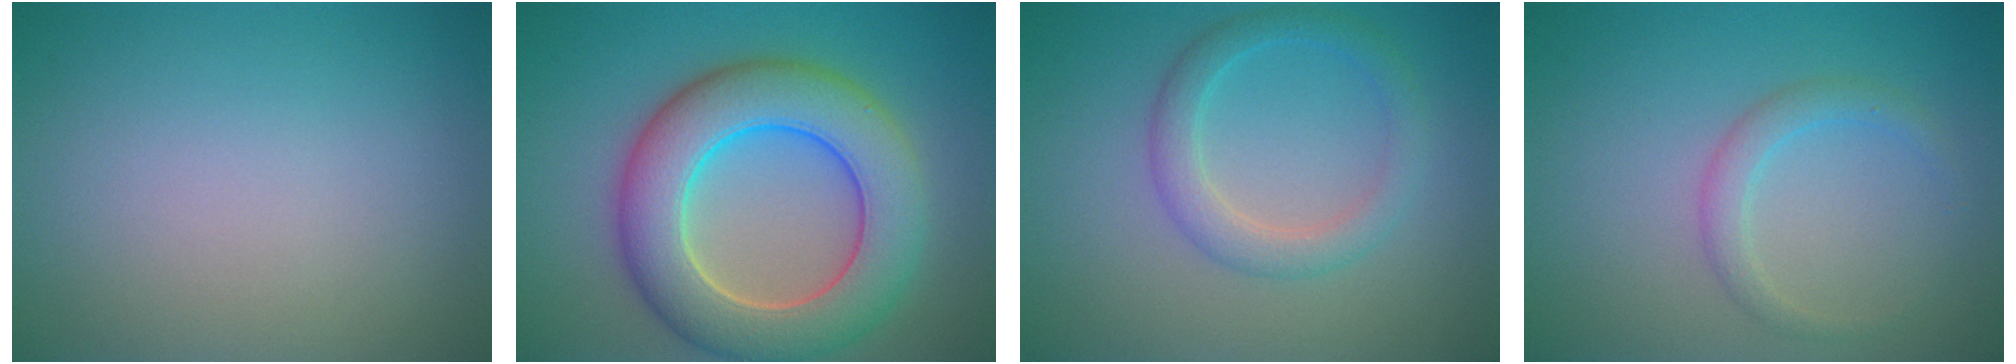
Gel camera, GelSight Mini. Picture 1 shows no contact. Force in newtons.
{"total": 9.7, "press": 9.6, "slide": 0.4}
{"total": 3.0, "press": 3.0, "slide": 0.1}
{"total": 1.9, "press": 1.9, "slide": 0.2}